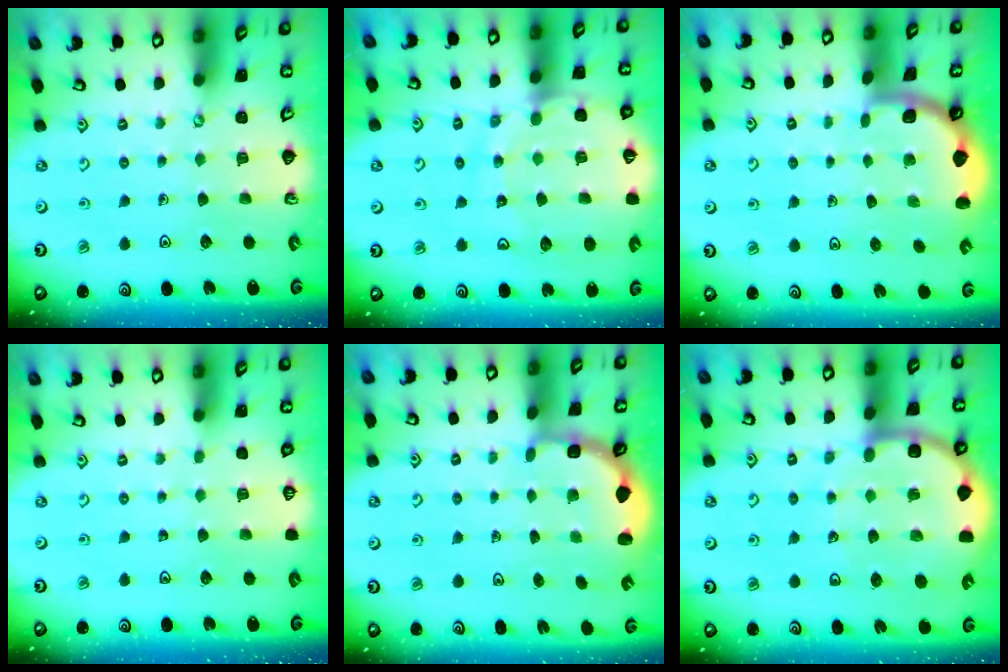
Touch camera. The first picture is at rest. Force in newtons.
{"total": 14.4, "press": 14.3, "slide": 1.5}
{"total": 1.8, "press": 1.8, "slide": 0.2}
{"total": 0.0}
{"total": 2.9, "press": 2.5, "slide": 1.4}
{"total": 11.4, "press": 10.9, "slide": 3.2}